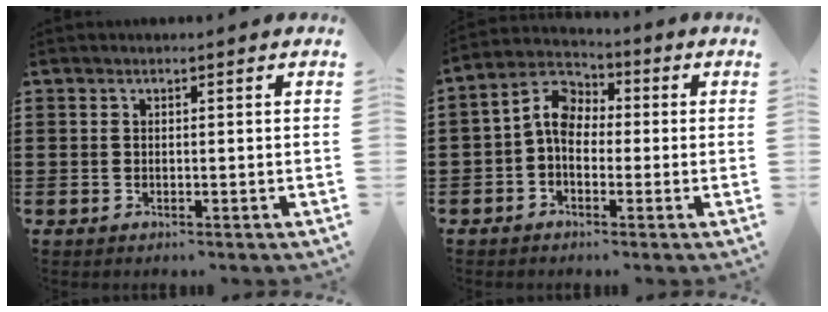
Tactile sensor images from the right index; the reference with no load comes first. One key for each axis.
{"total": 6.5, "fx": 0.3, "fy": 4.6, "fz": 4.5, "tx": -0.117, "ty": 0.007, "tz": -0.002}